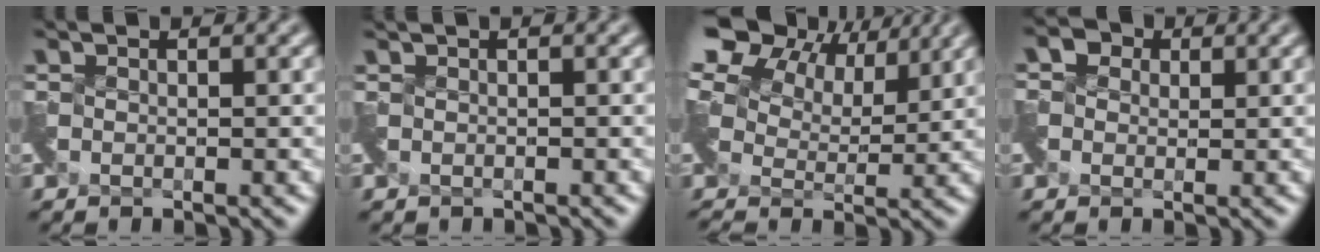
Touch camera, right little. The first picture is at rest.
{"total": 0.8, "force": [-0.1, 0.6, 0.6], "torque": [-0.012, -0.008, -0.003]}
{"total": 11.9, "force": [7.1, 6.5, 7.0], "torque": [-0.164, 0.038, 0.099]}
{"total": 1.7, "force": [-0.2, 1.7, -0.4], "torque": [0.005, 0.003, -0.003]}